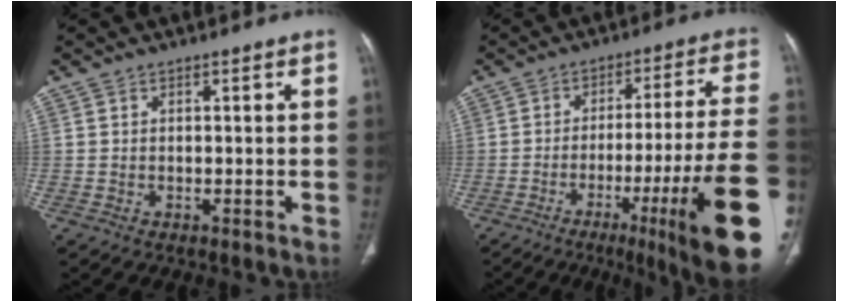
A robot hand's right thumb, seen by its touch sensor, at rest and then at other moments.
{"total": 22.8, "force": [-8.6, 1.3, 21.1], "torque": [-0.247, 0.019, -0.121]}